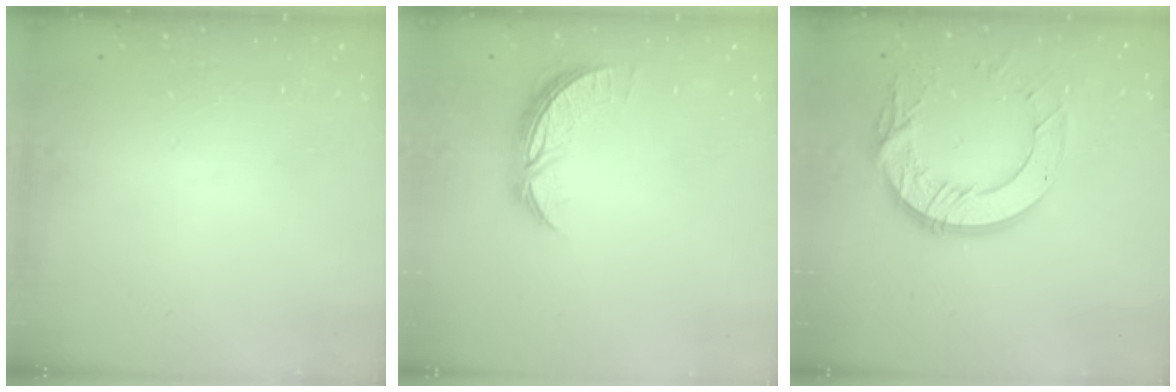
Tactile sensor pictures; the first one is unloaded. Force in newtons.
{"total": 7.6, "press": 7.6, "slide": 0.1}
{"total": 14.5, "press": 14.5, "slide": 1.3}